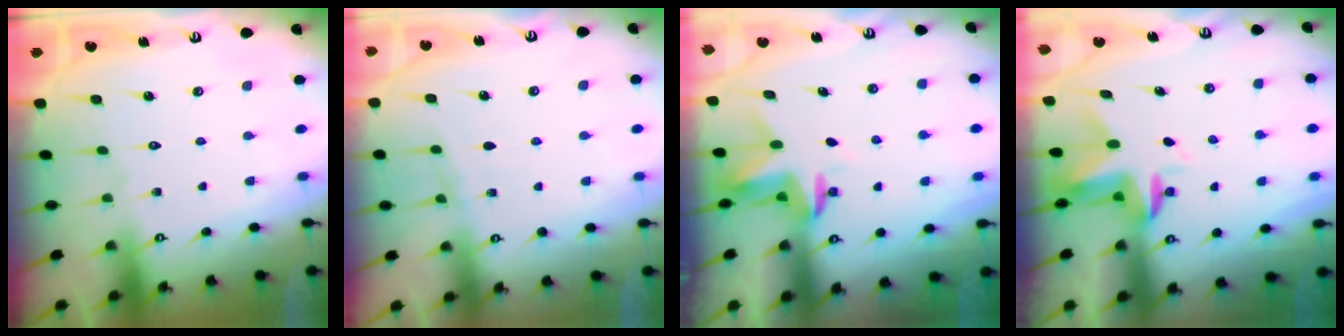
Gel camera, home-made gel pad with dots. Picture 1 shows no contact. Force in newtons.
{"total": 5.0, "press": 4.8, "slide": 1.2}
{"total": 3.6, "press": 3.5, "slide": 0.3}
{"total": 3.1, "press": 3.1, "slide": 0.4}